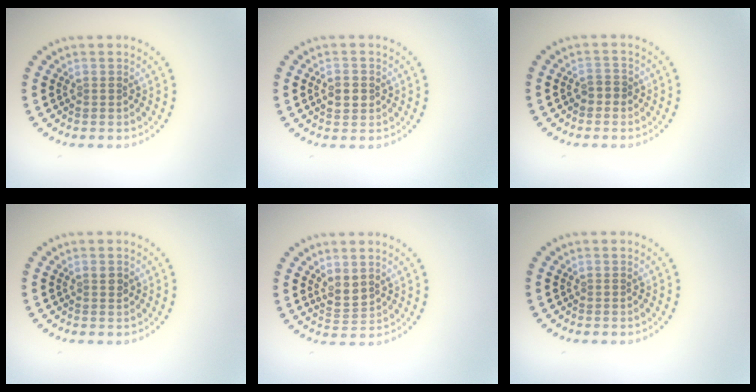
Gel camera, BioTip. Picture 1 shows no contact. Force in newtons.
{"total": 2.3, "press": 2.3, "slide": 0.1}
{"total": 1.1, "press": 1.0, "slide": 0.4}
{"total": 0.9, "press": 0.8, "slide": 0.3}
{"total": 2.1, "press": 1.7, "slide": 1.3}
{"total": 0.0}